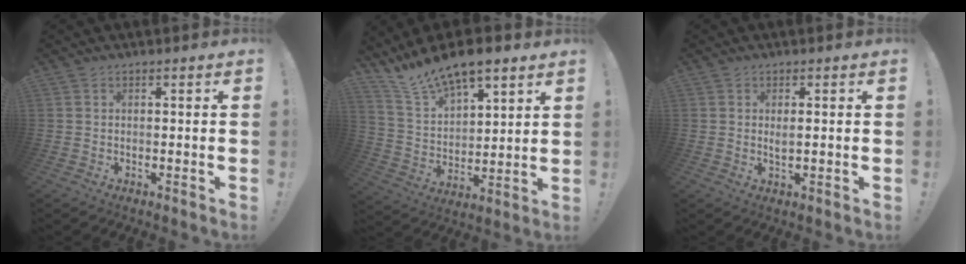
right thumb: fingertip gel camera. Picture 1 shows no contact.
{"total": 13.6, "force": [11.4, 4.8, 5.5], "torque": [-0.112, -0.085, 0.209]}
{"total": 2.1, "force": [0.6, 0.6, 1.9], "torque": [-0.032, -0.003, 0.008]}